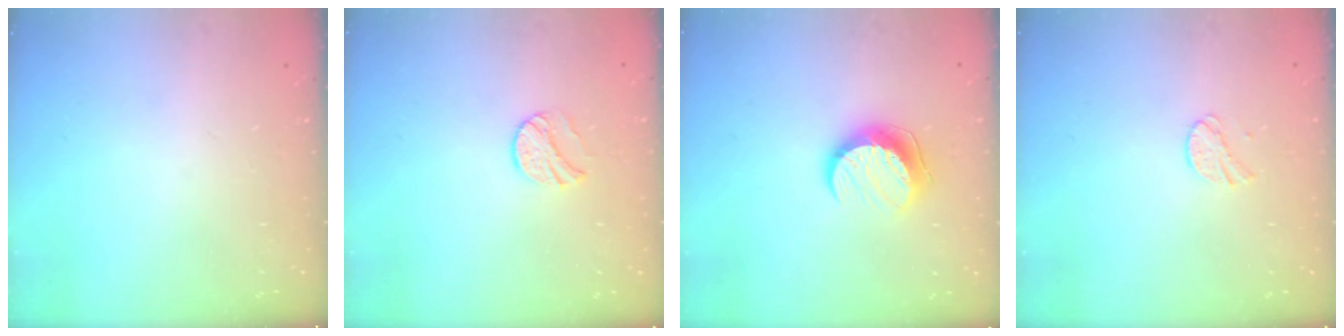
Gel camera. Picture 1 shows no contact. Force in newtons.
{"total": 9.4, "press": 9.4, "slide": 0.5}
{"total": 9.9, "press": 9.9, "slide": 0.1}
{"total": 5.6, "press": 5.6, "slide": 0.3}